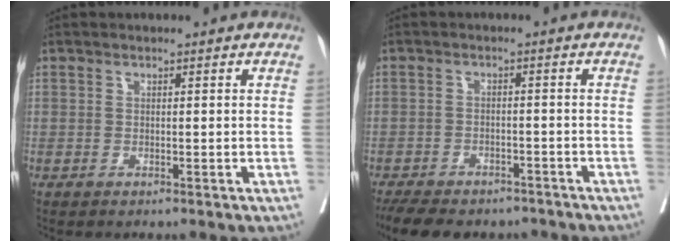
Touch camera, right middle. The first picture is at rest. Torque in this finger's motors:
{"motor_torque": [0.63, -0.60, 0.09, 0.03]}